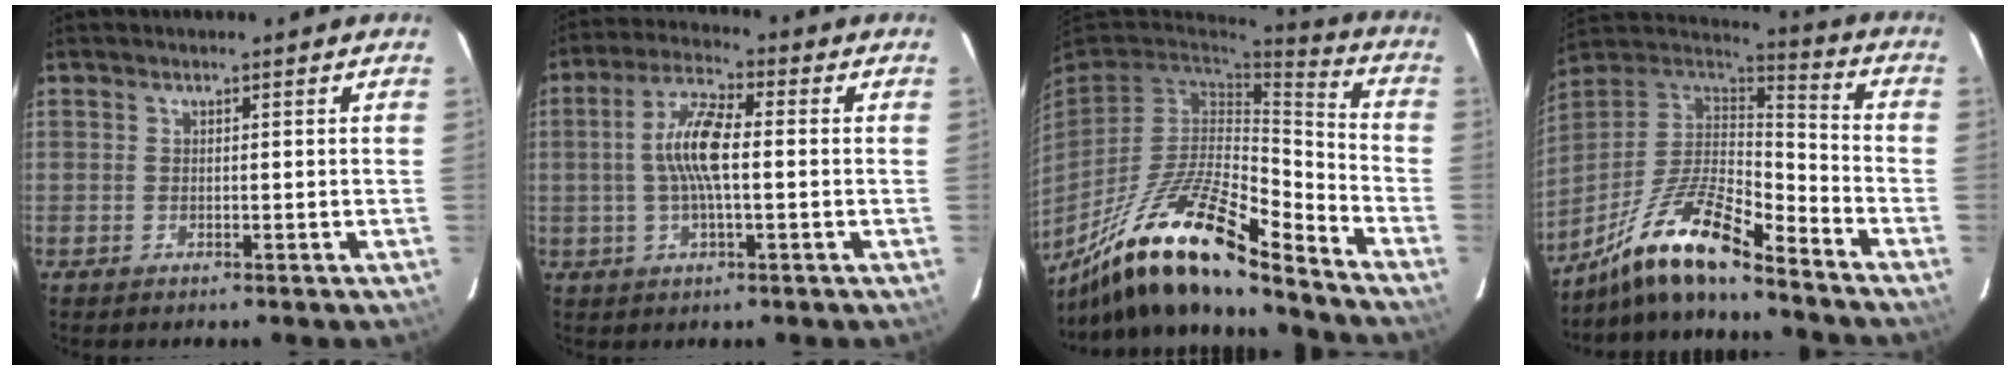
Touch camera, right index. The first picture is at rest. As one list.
[{"total": 8.8, "force": [-0.1, 2.4, 8.5], "torque": [-0.168, 0.012, -0.002]}, {"total": 22.1, "force": [-15.3, 4.8, 15.3], "torque": [-0.285, -0.030, -0.277]}, {"total": 16.2, "force": [-12.5, 3.0, 10.0], "torque": [-0.203, -0.008, -0.241]}]